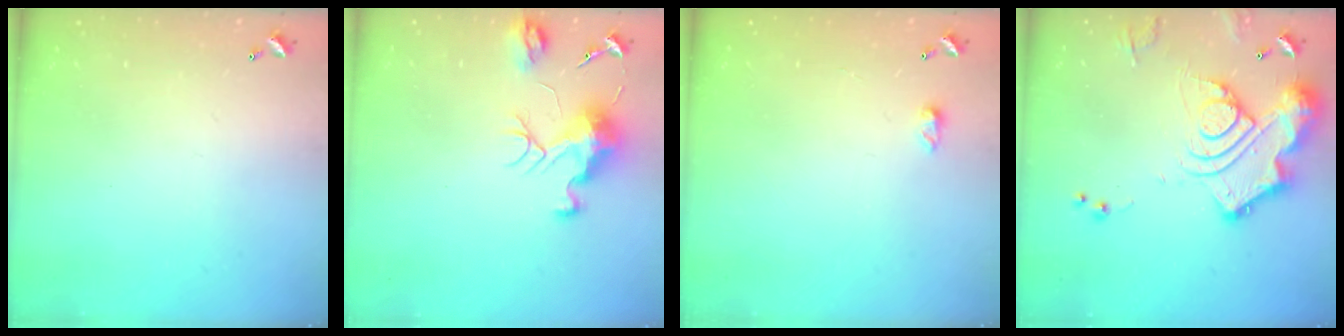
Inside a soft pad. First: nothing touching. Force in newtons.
{"total": 9.5, "press": 9.5, "slide": 0.4}
{"total": 3.8, "press": 3.8, "slide": 0.4}
{"total": 17.0, "press": 16.9, "slide": 1.8}